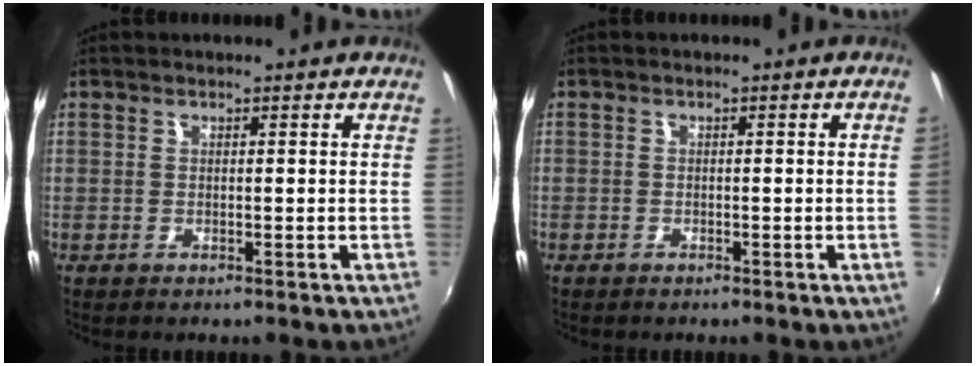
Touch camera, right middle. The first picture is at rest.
{"total": 0.9, "force": [-0.3, -0.5, 0.7], "torque": [-0.009, -0.003, -0.004]}